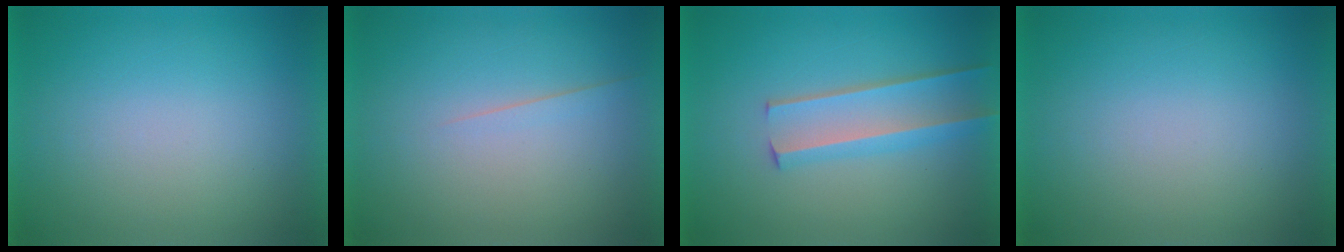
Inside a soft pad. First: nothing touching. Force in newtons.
{"total": 1.6}
{"total": 3.1}
{"total": 0.0}